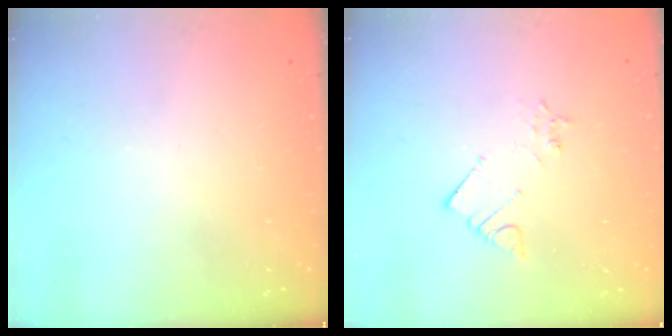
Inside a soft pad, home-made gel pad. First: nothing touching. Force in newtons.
{"total": 2.8, "press": 2.7, "slide": 0.5}